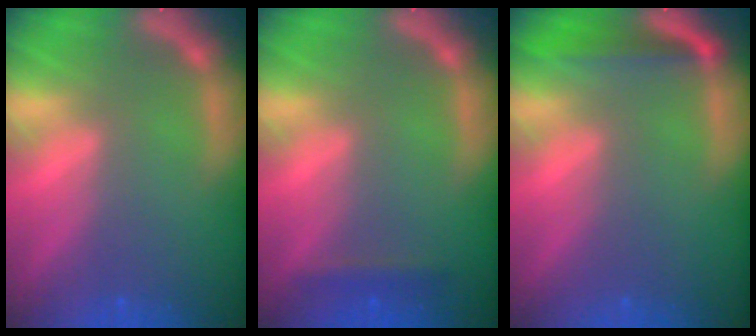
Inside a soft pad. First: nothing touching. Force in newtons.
{"total": 1.4}
{"total": 3.0}